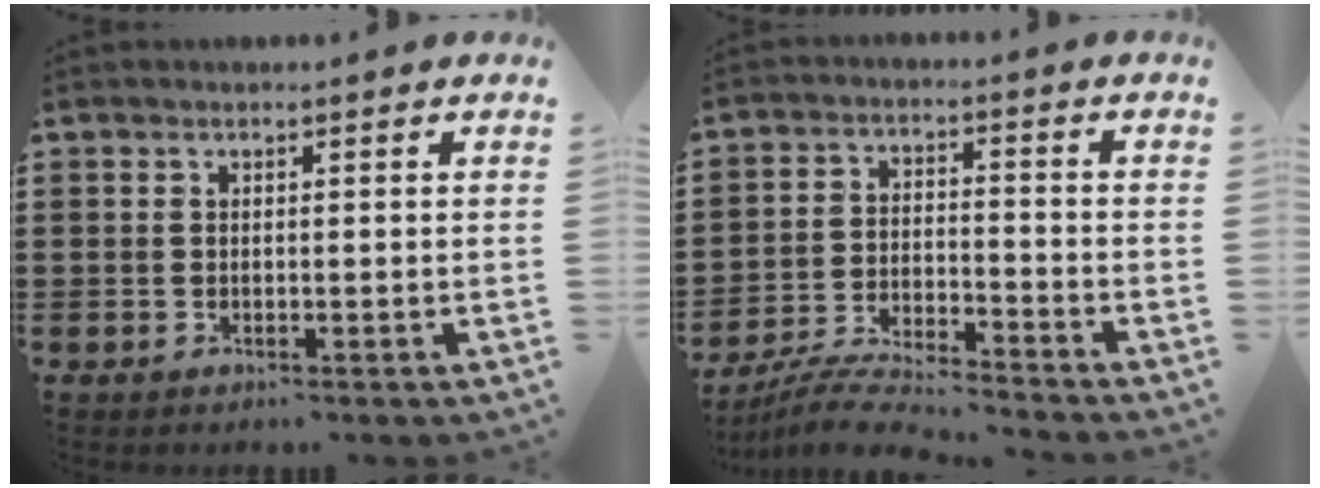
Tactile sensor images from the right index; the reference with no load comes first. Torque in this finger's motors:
{"motor_torque": [-1.07, 1.07, 0.05, -0.02]}